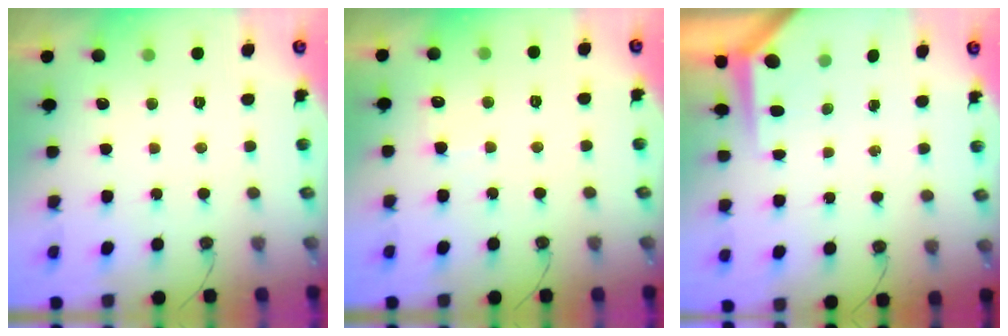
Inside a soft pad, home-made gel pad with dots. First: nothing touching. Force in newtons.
{"total": 5.3, "press": 5.2, "slide": 0.8}
{"total": 3.7, "press": 3.6, "slide": 0.3}